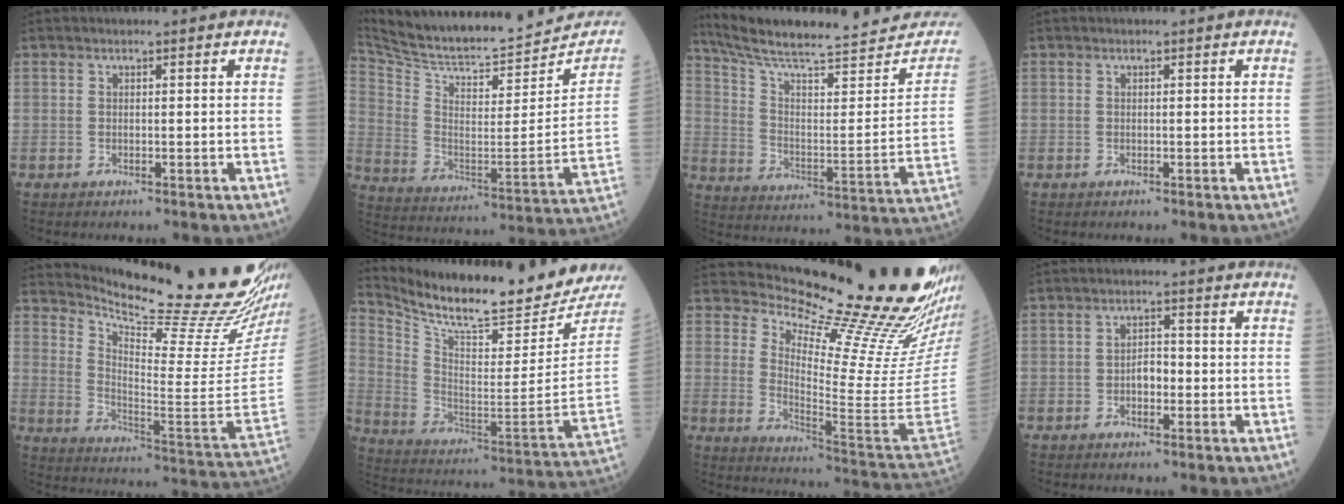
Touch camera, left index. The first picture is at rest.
{"total": 24.3, "force": [23.0, 3.6, 6.9], "torque": [-0.127, -0.068, 0.337]}
{"total": 25.1, "force": [23.0, 2.6, 9.6], "torque": [-0.154, -0.065, 0.314]}
{"total": 0.0}
{"total": 23.3, "force": [21.7, -1.2, 8.5], "torque": [-0.154, -0.126, 0.301]}
{"total": 21.8, "force": [20.3, 1.4, 7.9], "torque": [-0.157, -0.084, 0.309]}
{"total": 23.0, "force": [20.6, 0.4, 10.1], "torque": [-0.164, -0.125, 0.275]}
{"total": 2.6, "force": [-0.8, 1.4, 2.0], "torque": [-0.031, 0.006, -0.015]}